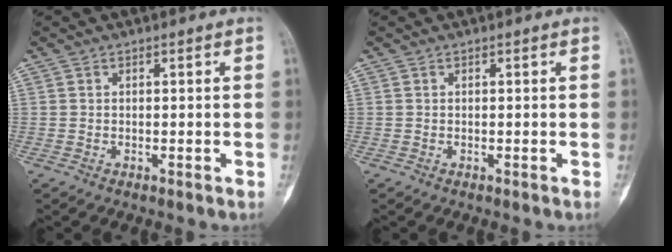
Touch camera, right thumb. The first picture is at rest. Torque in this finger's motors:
{"motor_torque": [0.00, 0.00, 0.08, -0.08, 0.00]}